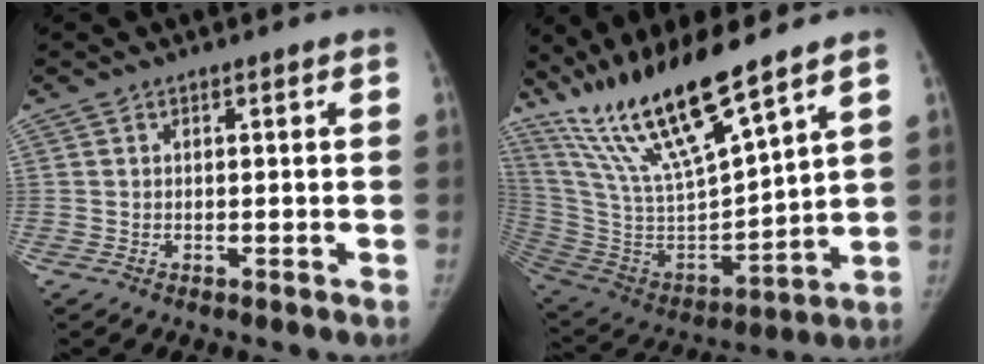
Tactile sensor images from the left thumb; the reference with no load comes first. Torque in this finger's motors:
{"motor_torque": [1.86, 1.78, 1.04, -1.73, 0.58]}